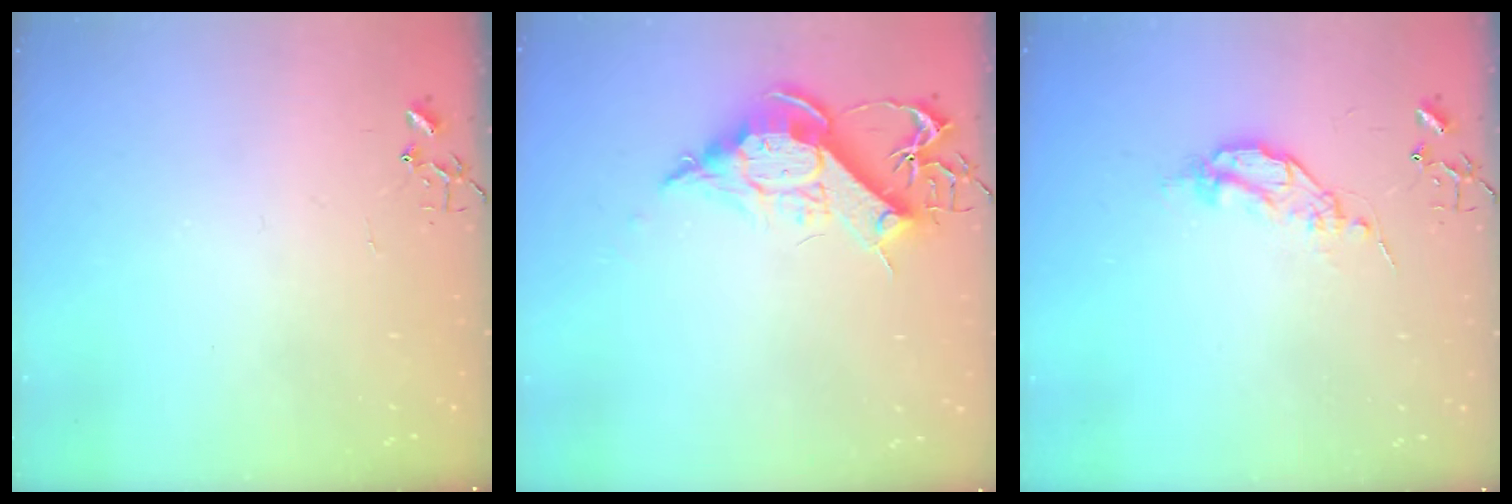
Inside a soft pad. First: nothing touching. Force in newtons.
{"total": 12.5, "press": 12.4, "slide": 1.0}
{"total": 6.6, "press": 6.5, "slide": 1.0}